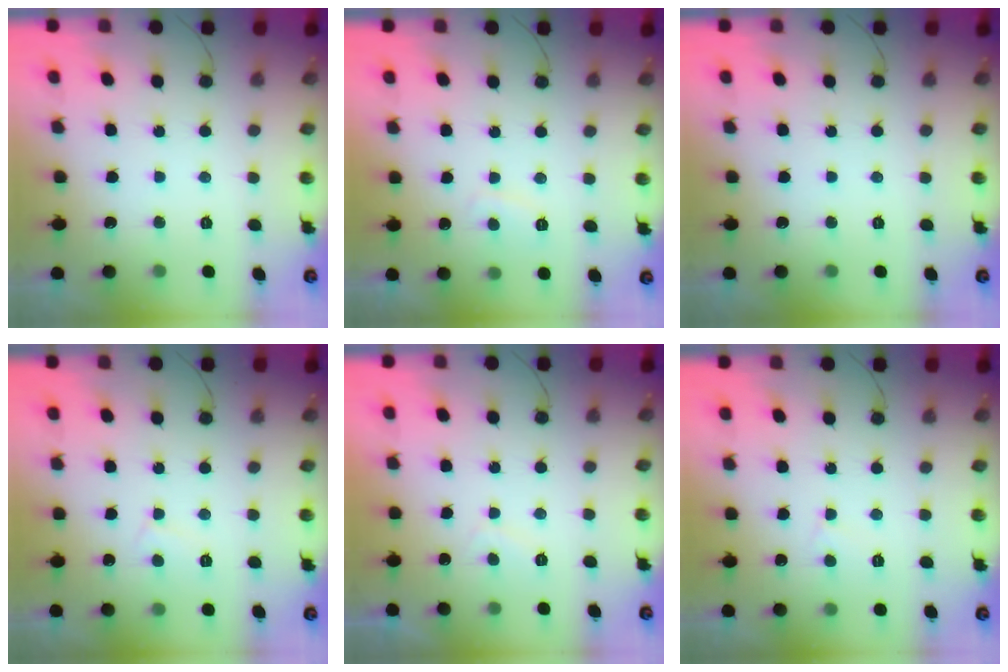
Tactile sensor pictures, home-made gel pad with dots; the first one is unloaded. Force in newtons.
{"total": 2.2, "press": 2.2, "slide": 0.6}
{"total": 0.0}
{"total": 2.9, "press": 2.9, "slide": 0.3}
{"total": 1.7, "press": 1.5, "slide": 0.8}
{"total": 2.6, "press": 2.6, "slide": 0.2}